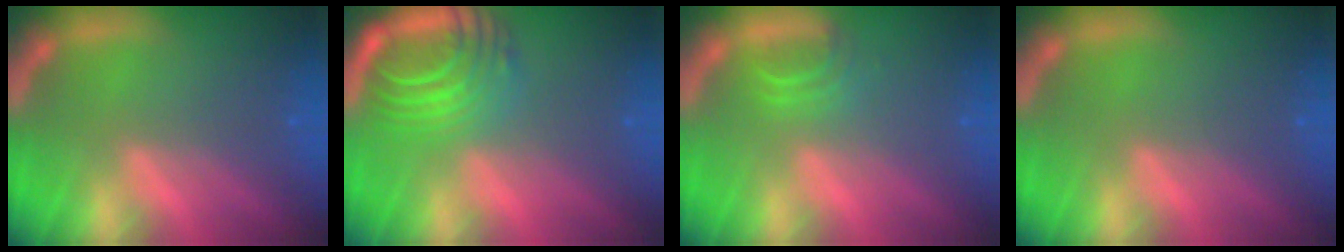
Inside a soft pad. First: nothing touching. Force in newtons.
{"total": 8.1}
{"total": 1.9}
{"total": 0.0}